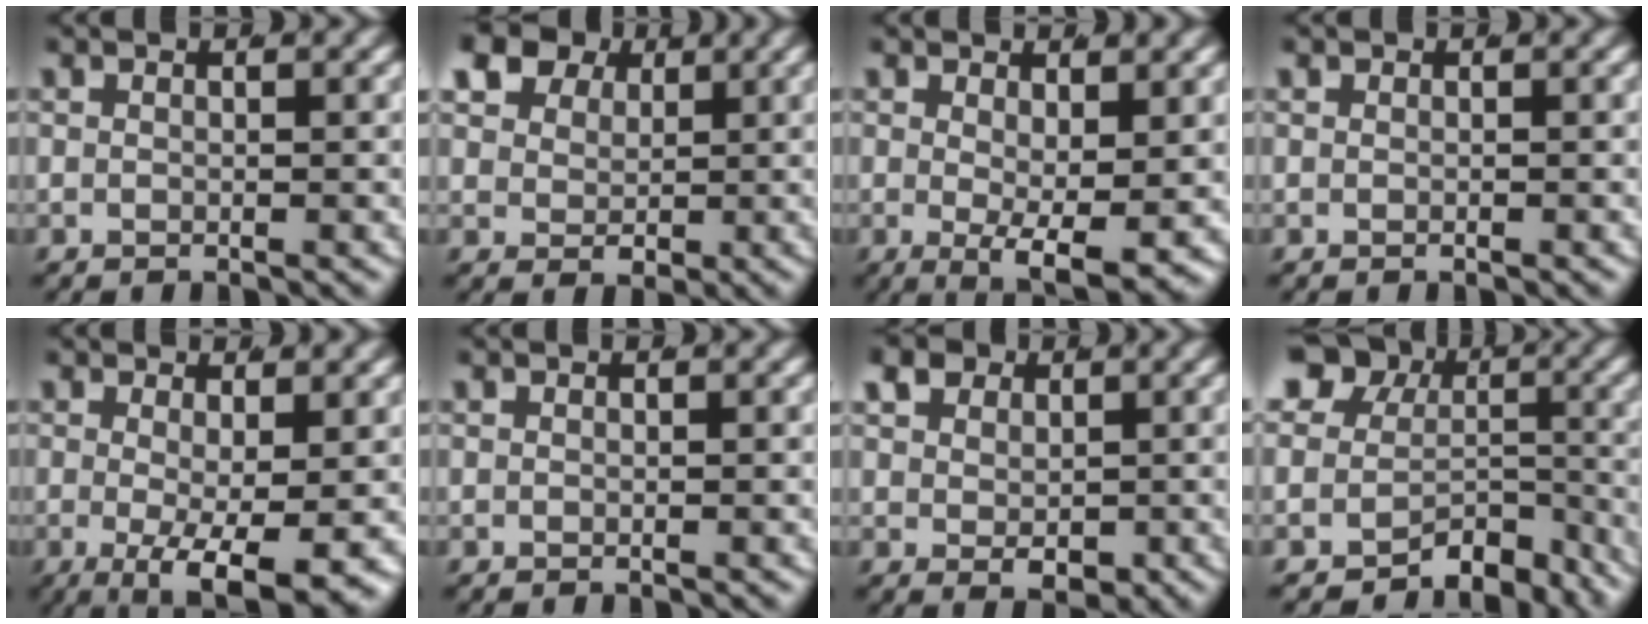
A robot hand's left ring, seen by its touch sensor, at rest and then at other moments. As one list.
[{"total": 8.7, "force": [4.3, 6.3, 4.3], "torque": [-0.082, -0.004, 0.074]}, {"total": 4.7, "force": [-1.6, 1.3, 4.2], "torque": [-0.067, -0.038, -0.007]}, {"total": 0.0}, {"total": 6.3, "force": [-2.9, 1.6, 5.3], "torque": [-0.095, -0.042, -0.024]}, {"total": 0.0}, {"total": 3.8, "force": [0.8, 2.7, 2.6], "torque": [-0.048, -0.018, 0.025]}, {"total": 13.7, "force": [-4.1, 11.6, 6.2], "torque": [-0.112, -0.028, -0.068]}]